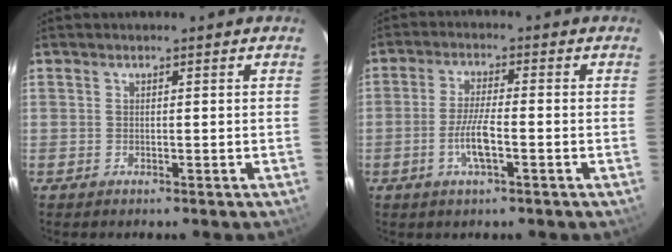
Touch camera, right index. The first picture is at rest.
{"total": 5.6, "force": [-2.1, 0.8, 5.2], "torque": [-0.103, -0.001, -0.041]}